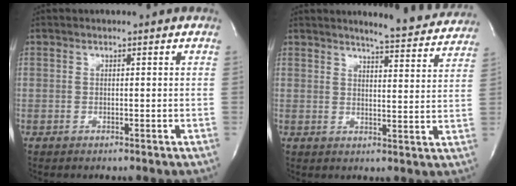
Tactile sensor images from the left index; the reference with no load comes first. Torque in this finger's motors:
{"motor_torque": [0.01, -0.09, 0.09, 0.03]}